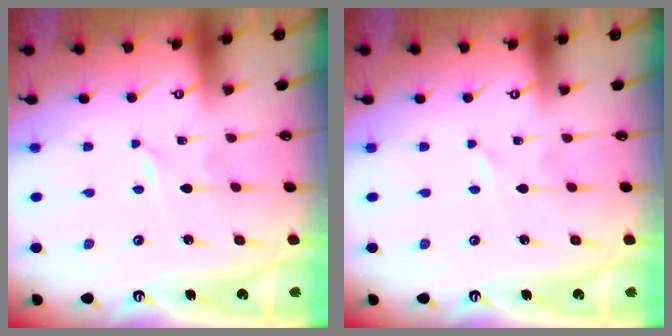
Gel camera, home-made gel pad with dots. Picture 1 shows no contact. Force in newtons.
{"total": 0.0}